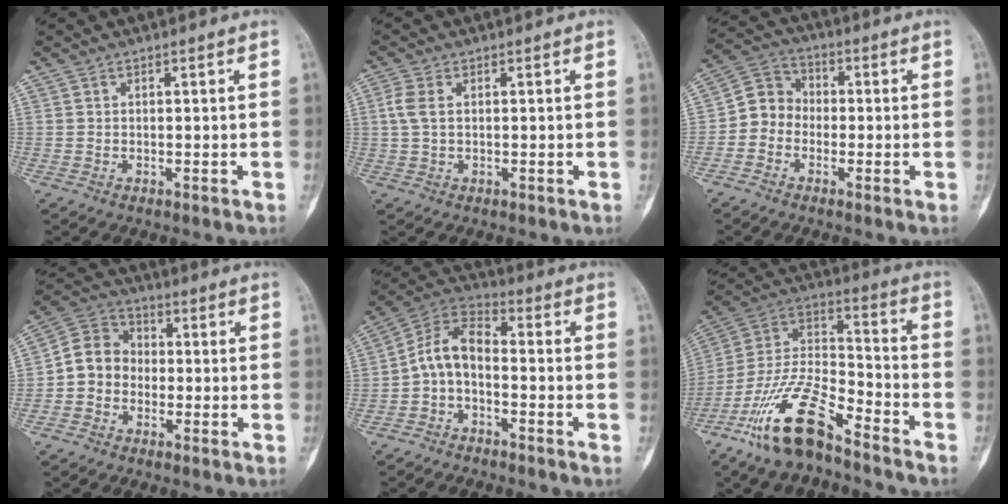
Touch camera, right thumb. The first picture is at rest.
{"total": 3.4, "force": [0.6, 2.0, 2.8], "torque": [-0.083, 0.007, 0.010]}
{"total": 6.5, "force": [-1.7, 5.8, 2.6], "torque": [-0.020, 0.029, -0.050]}
{"total": 8.1, "force": [-1.5, 7.1, 3.7], "torque": [-0.044, 0.035, -0.044]}
{"total": 8.2, "force": [-2.2, 4.7, 6.3], "torque": [-0.117, 0.049, -0.058]}
{"total": 17.7, "force": [-12.0, 5.8, 11.7], "torque": [-0.226, 0.073, -0.226]}